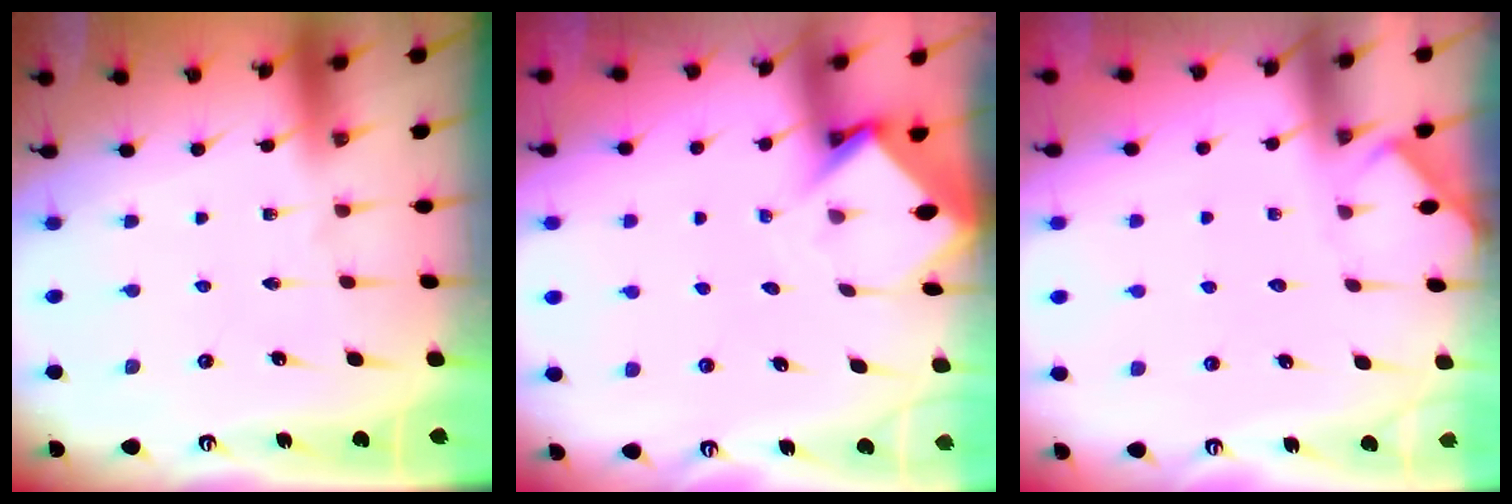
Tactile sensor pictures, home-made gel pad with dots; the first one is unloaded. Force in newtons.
{"total": 3.6, "press": 3.6, "slide": 0.3}
{"total": 3.3, "press": 3.3, "slide": 0.4}